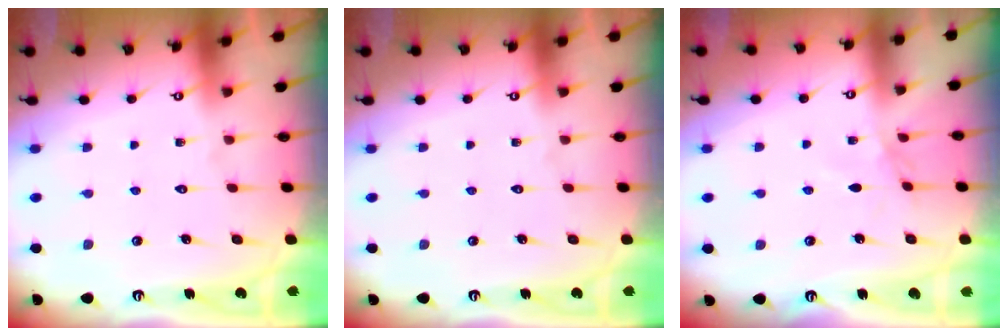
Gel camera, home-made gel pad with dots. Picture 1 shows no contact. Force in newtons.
{"total": 0.0}
{"total": 2.9, "press": 2.9, "slide": 0.4}